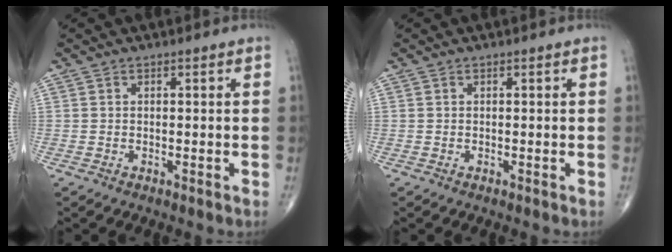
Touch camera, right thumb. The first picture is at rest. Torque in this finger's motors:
{"motor_torque": [-0.03, 0.03, -0.02, 0.02, 0.02]}